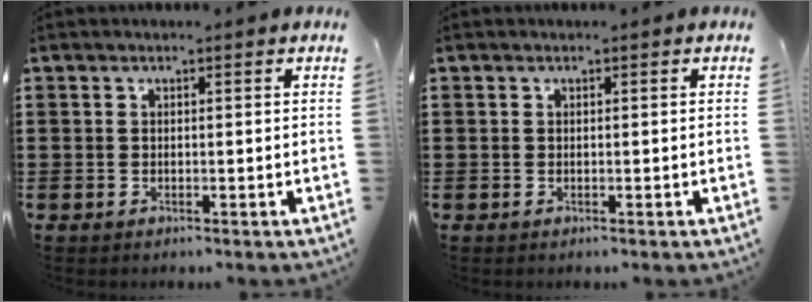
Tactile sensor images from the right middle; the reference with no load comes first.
{"total": 0.0}